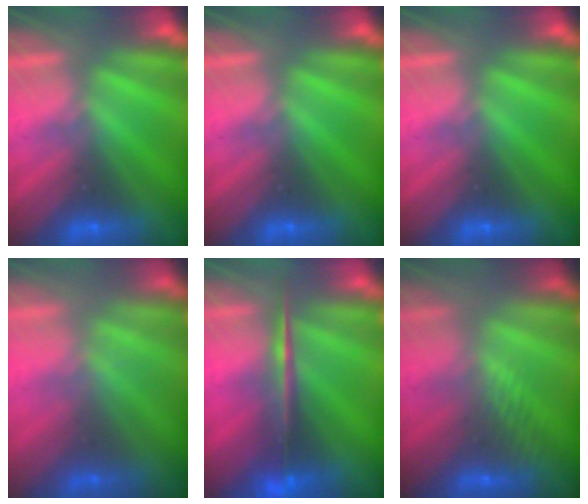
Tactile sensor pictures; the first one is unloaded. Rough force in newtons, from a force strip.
{"total": 0.0}
{"total": 0.0}
{"total": 1.1}
{"total": 5.7}
{"total": 2.4}